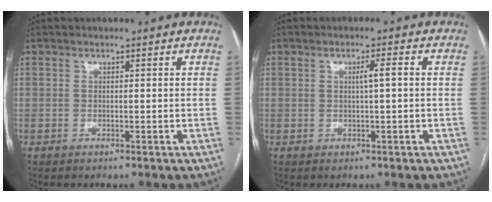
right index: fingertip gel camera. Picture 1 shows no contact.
{"total": 2.1, "force": [0.2, -0.3, 2.0], "torque": [-0.033, 0.003, 0.004]}